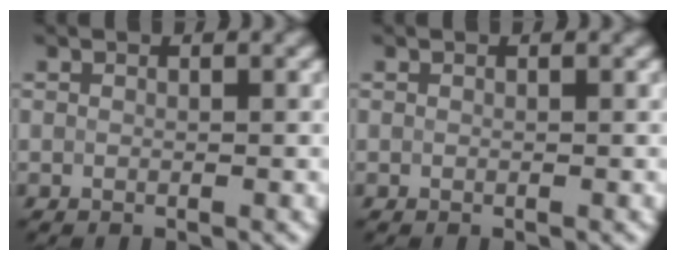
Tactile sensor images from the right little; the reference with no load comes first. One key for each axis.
{"total": 0.0}